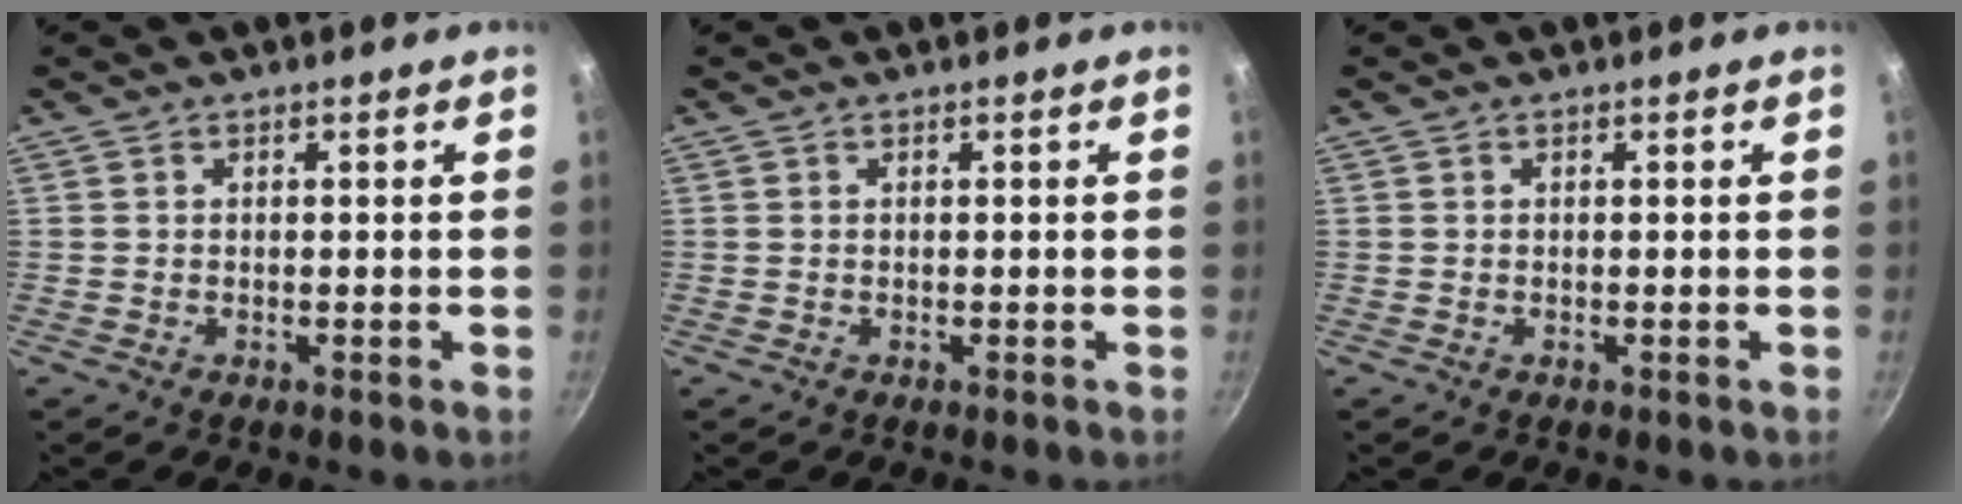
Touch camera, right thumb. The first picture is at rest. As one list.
[{"total": 0.0}, {"total": 0.0}]